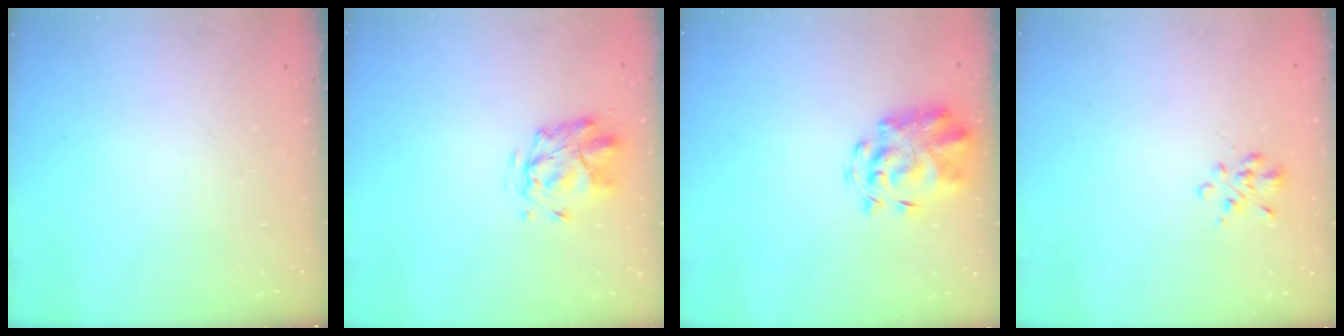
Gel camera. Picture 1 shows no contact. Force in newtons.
{"total": 2.9, "press": 2.5, "slide": 1.5}
{"total": 3.7, "press": 3.4, "slide": 1.4}
{"total": 1.9, "press": 1.7, "slide": 0.8}